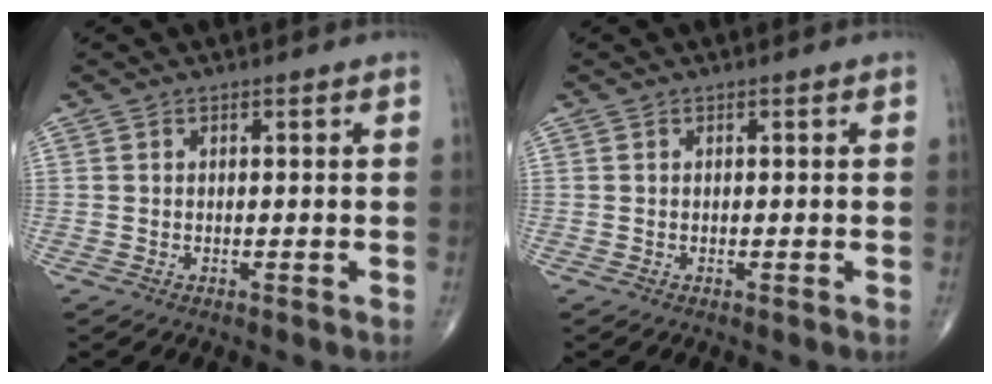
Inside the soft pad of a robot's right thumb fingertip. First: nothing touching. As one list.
[{"total": 0.0}]